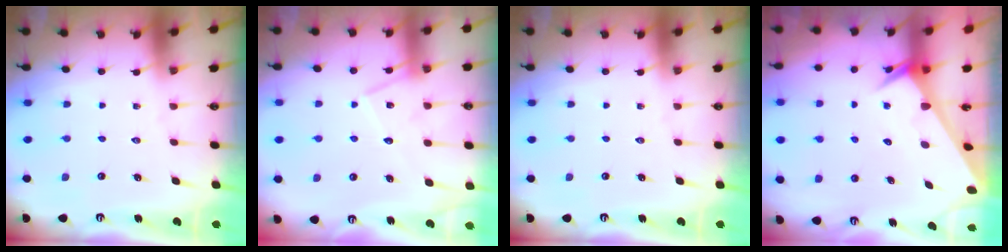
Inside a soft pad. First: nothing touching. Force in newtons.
{"total": 12.3, "press": 12.3, "slide": 1.0}
{"total": 0.0}
{"total": 2.9, "press": 2.9, "slide": 0.0}